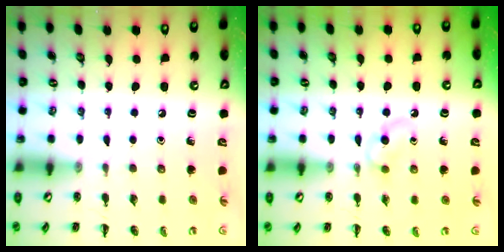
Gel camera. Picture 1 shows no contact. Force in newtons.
{"total": 2.7, "press": 2.5, "slide": 1.2}